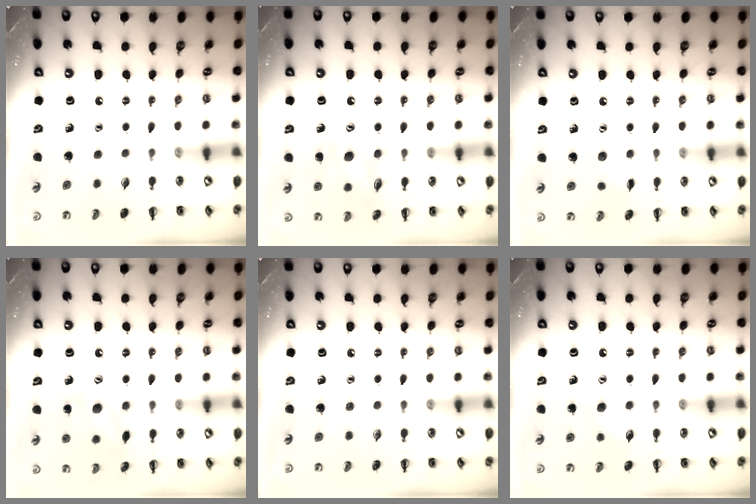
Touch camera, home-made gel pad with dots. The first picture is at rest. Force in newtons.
{"total": 11.7, "press": 11.7, "slide": 1.0}
{"total": 4.6, "press": 4.5, "slide": 1.1}
{"total": 11.9, "press": 11.9, "slide": 0.7}
{"total": 0.0}
{"total": 5.7, "press": 5.5, "slide": 1.6}